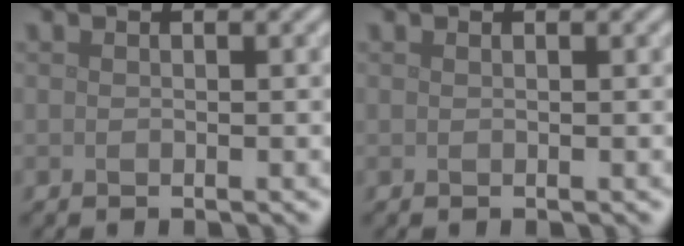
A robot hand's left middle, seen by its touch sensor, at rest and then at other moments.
{"total": 0.0}